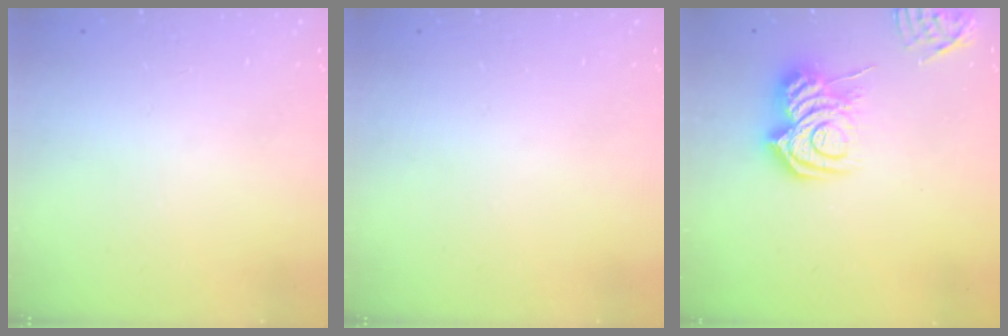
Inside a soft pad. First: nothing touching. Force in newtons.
{"total": 0.0}
{"total": 12.1, "press": 12.1, "slide": 1.2}